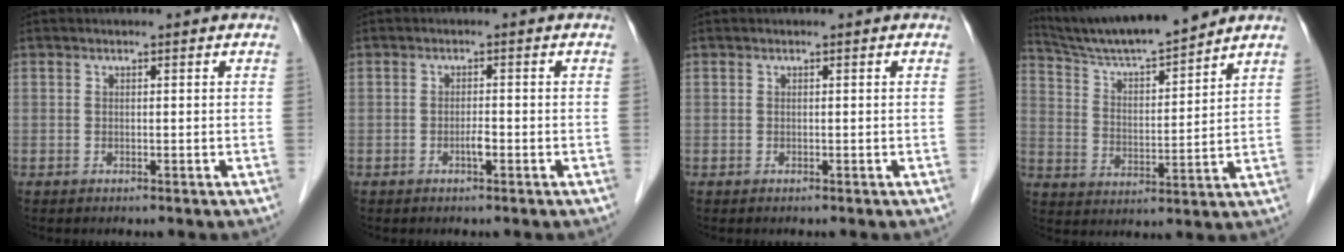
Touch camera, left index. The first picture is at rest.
{"total": 1.3, "force": [-0.6, 0.2, 1.2], "torque": [-0.023, 0.001, -0.012]}
{"total": 0.0}
{"total": 13.4, "force": [12.5, -0.1, 4.8], "torque": [-0.093, 0.008, 0.217]}